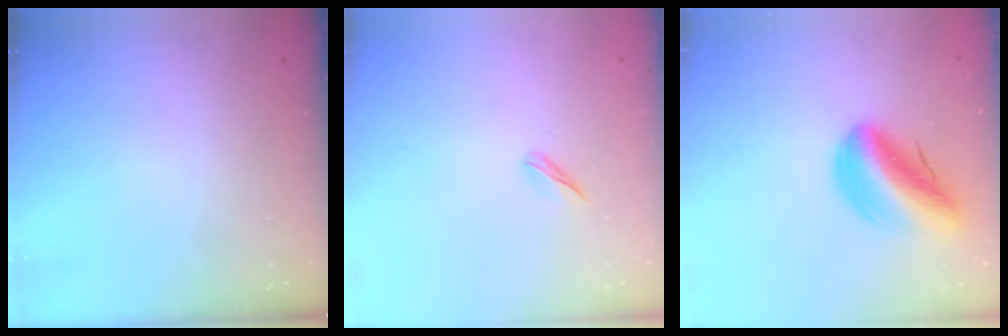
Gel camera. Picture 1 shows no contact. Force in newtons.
{"total": 2.5, "press": 2.4, "slide": 0.8}
{"total": 17.4, "press": 16.9, "slide": 4.0}